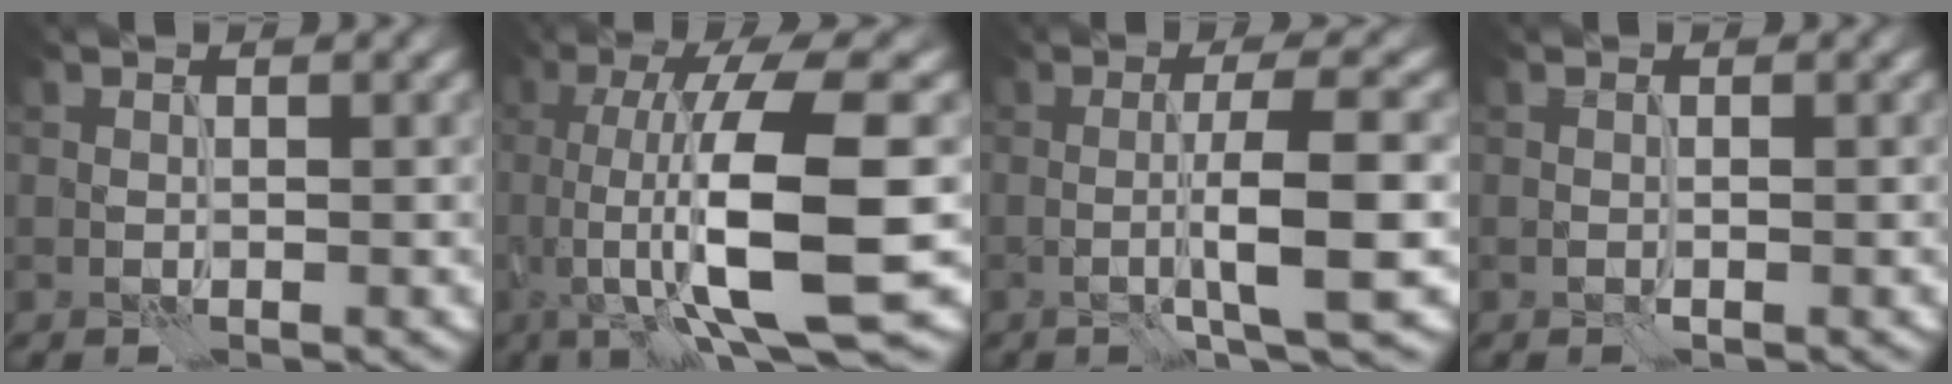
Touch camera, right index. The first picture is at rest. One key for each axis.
{"total": 12.3, "fx": -1.4, "fy": 3.6, "fz": 11.7, "tx": -0.185, "ty": -0.004, "tz": -0.026}
{"total": 6.3, "fx": -0.8, "fy": 1.1, "fz": 6.1, "tx": -0.091, "ty": 0.001, "tz": -0.014}
{"total": 0.0}